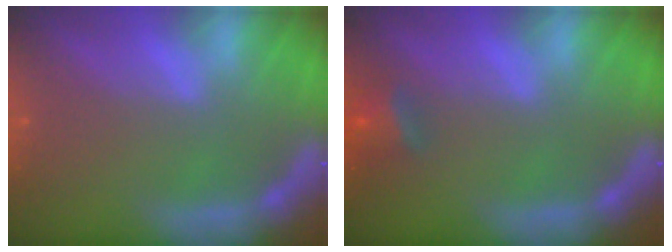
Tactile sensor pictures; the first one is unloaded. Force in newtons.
{"total": 2.9}